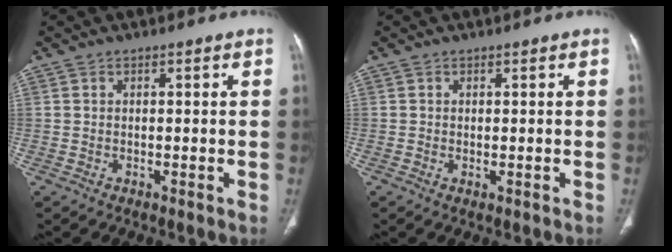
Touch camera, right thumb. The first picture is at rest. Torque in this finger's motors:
{"motor_torque": [0.37, -0.07, -0.04, -0.65, 0.04]}